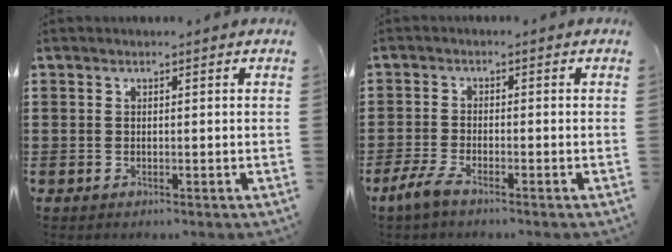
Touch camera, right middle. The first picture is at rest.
{"total": 3.3, "force": [-2.3, 0.7, 2.3], "torque": [-0.066, -0.007, -0.052]}